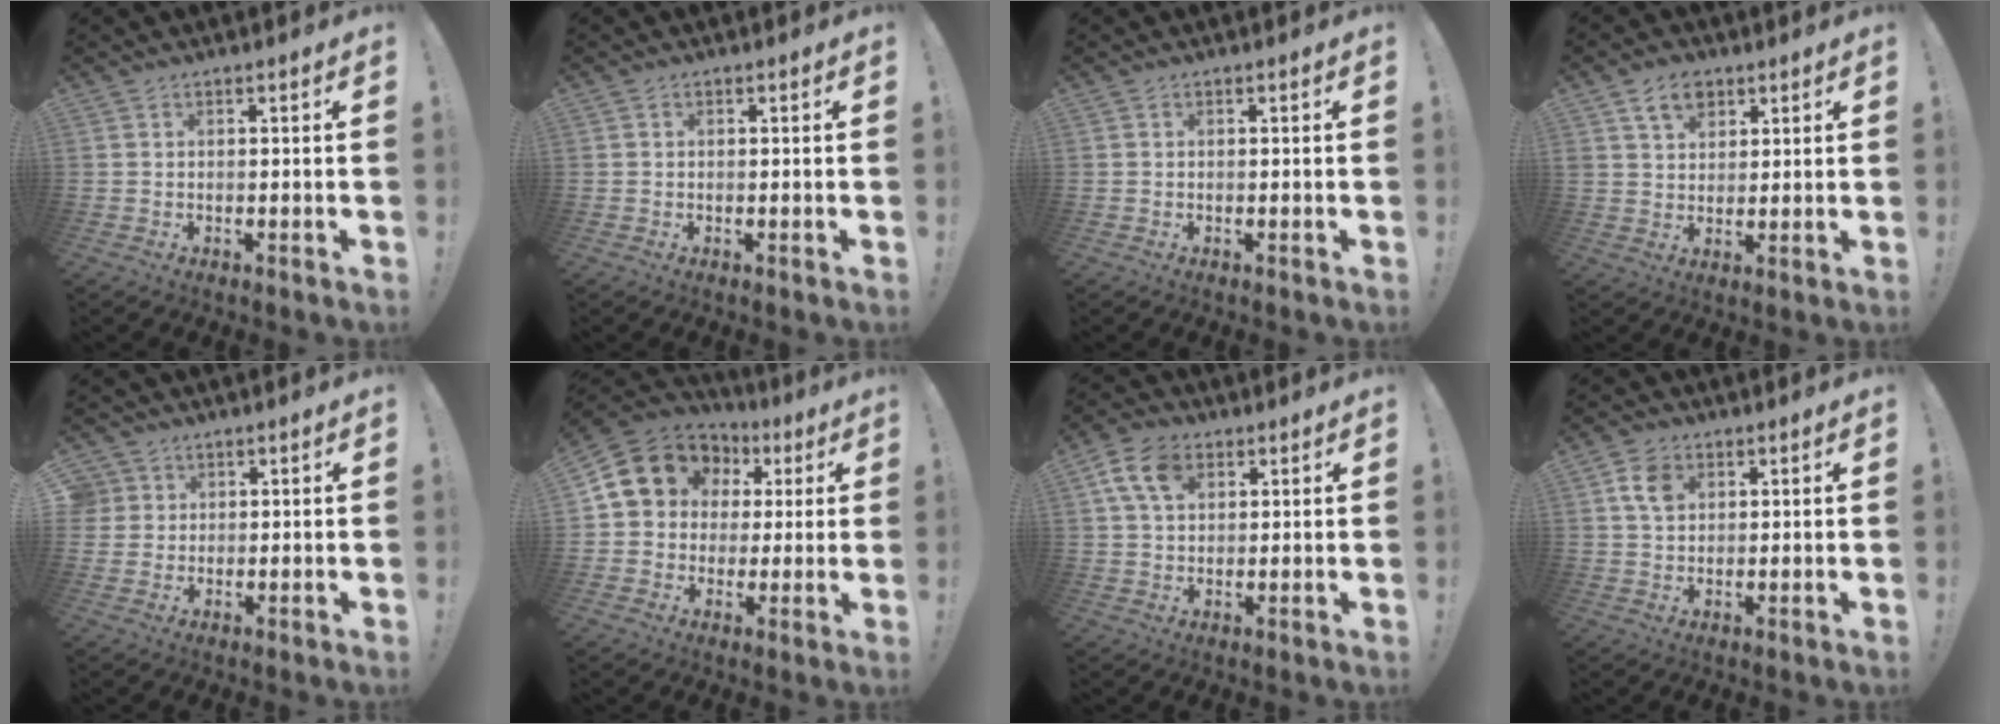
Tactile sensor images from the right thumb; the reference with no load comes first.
{"total": 0.0}
{"total": 0.0}
{"total": 8.0, "force": [4.6, 5.6, 3.4], "torque": [-0.053, -0.013, 0.087]}
{"total": 3.4, "force": [1.3, 3.1, 0.4], "torque": [-0.009, 0.000, 0.026]}
{"total": 13.0, "force": [5.0, 10.8, 5.1], "torque": [-0.072, -0.024, 0.105]}
{"total": 10.3, "force": [4.1, 7.0, 6.4], "torque": [-0.111, 0.000, 0.079]}
{"total": 6.6, "force": [2.3, 4.9, 3.8], "torque": [-0.063, 0.006, 0.046]}